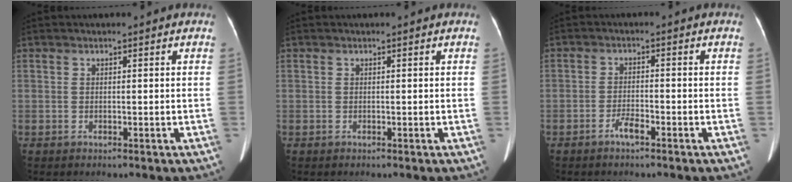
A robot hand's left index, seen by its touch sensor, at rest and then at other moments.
{"total": 0.0}
{"total": 2.4, "force": [-1.8, 0.4, 1.5], "torque": [-0.034, -0.002, -0.033]}